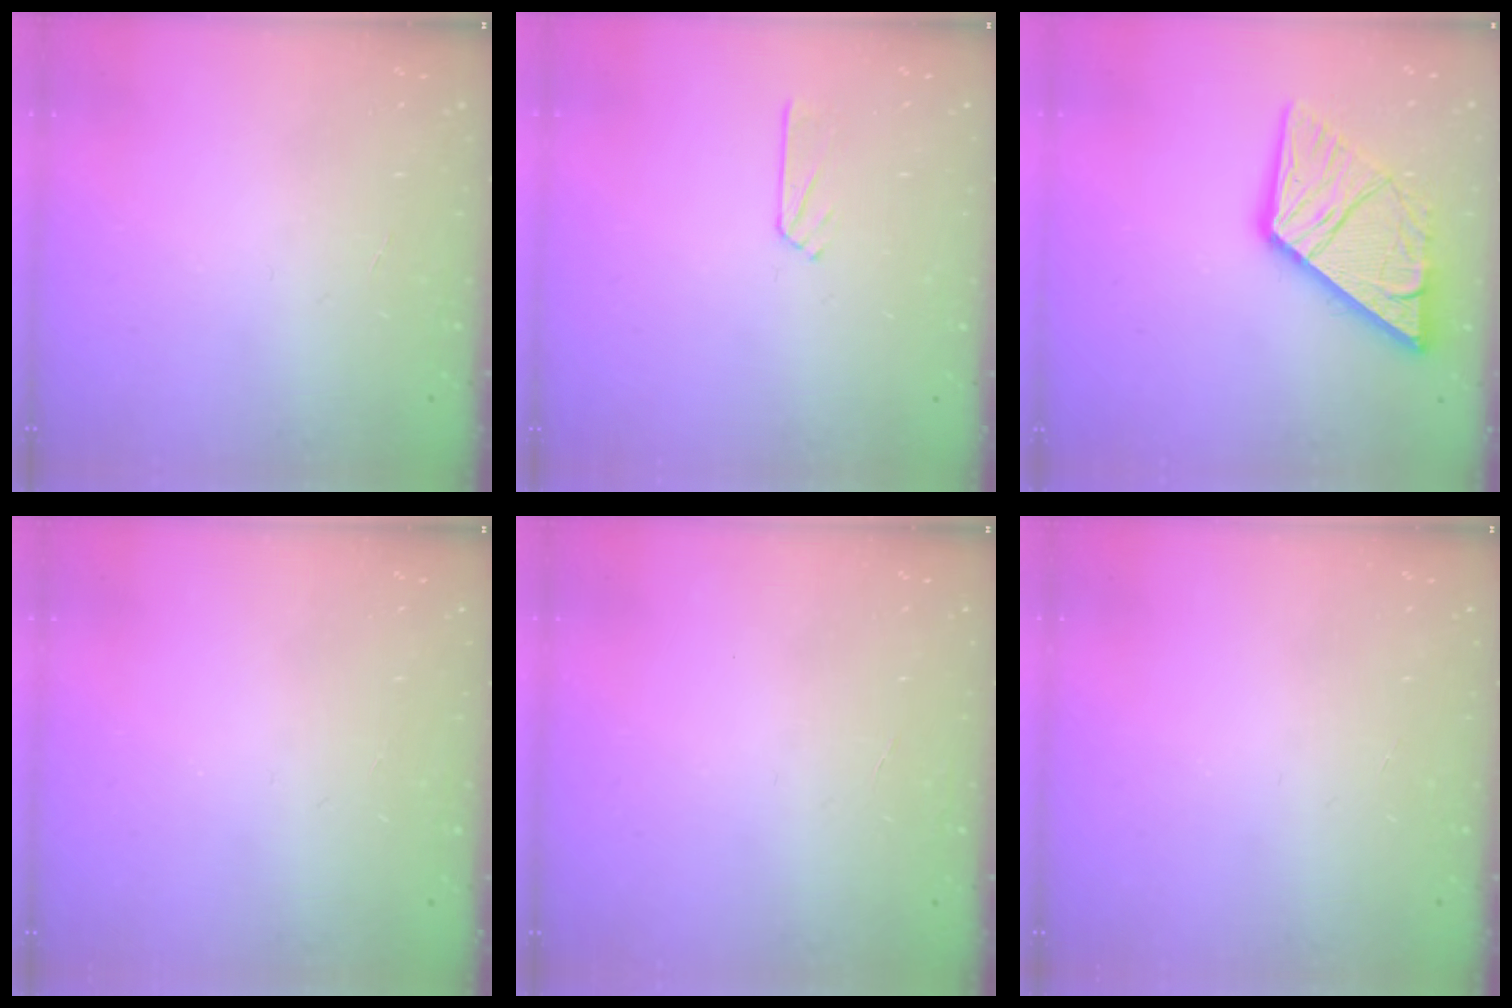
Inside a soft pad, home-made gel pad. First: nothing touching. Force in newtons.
{"total": 2.5, "press": 2.5, "slide": 0.2}
{"total": 16.2, "press": 16.1, "slide": 1.8}
{"total": 0.0}
{"total": 0.0}
{"total": 0.0}